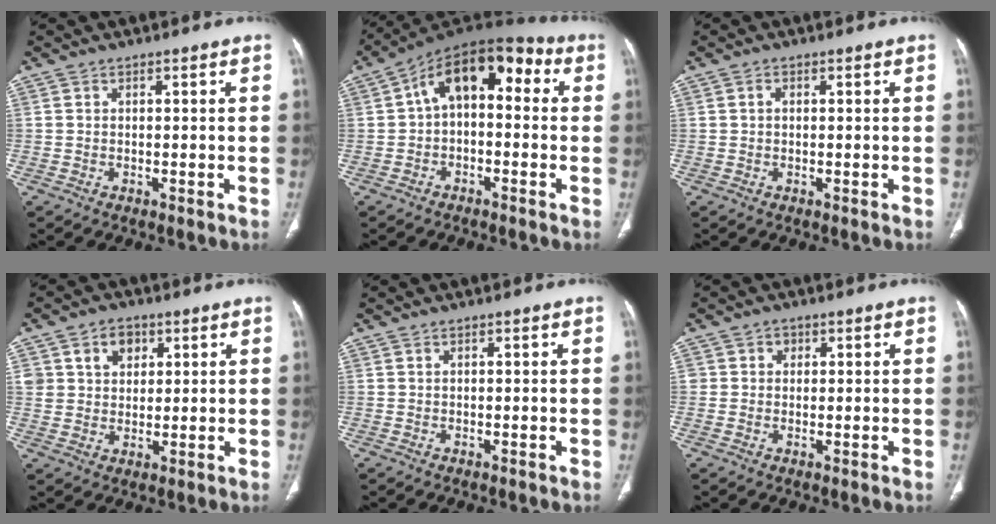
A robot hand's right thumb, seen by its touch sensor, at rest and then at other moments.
{"total": 12.8, "force": [1.5, 7.6, 10.2], "torque": [-0.120, 0.049, 0.005]}
{"total": 0.8, "force": [0.0, 0.7, 0.5], "torque": [-0.006, 0.002, -0.002]}
{"total": 6.6, "force": [2.8, 5.1, 3.0], "torque": [-0.018, -0.010, 0.047]}
{"total": 0.0}
{"total": 2.0, "force": [0.6, 1.8, 0.4], "torque": [0.010, 0.002, 0.004]}